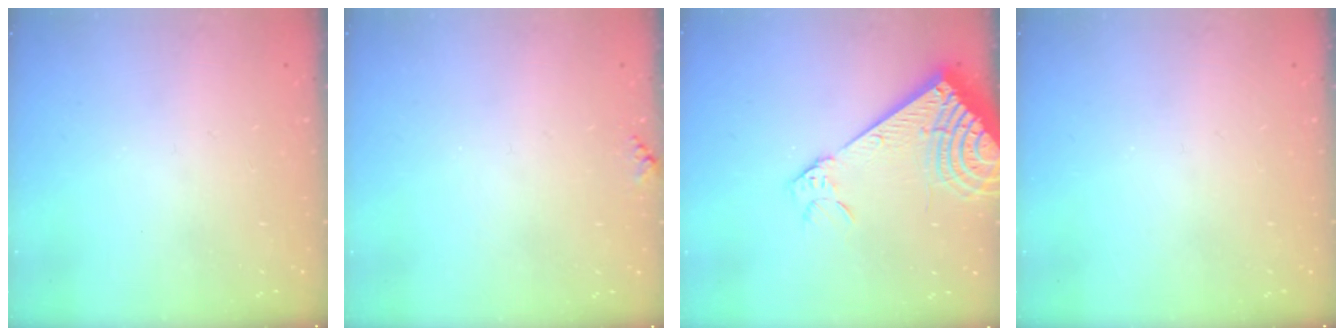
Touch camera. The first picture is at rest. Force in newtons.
{"total": 4.5, "press": 4.5, "slide": 0.4}
{"total": 14.0, "press": 13.8, "slide": 2.7}
{"total": 0.0}